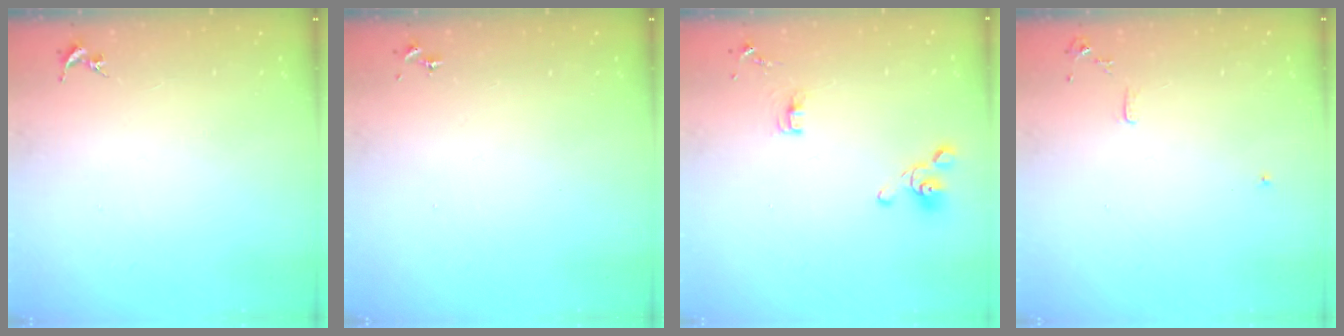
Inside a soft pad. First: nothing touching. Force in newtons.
{"total": 0.0}
{"total": 7.7, "press": 7.3, "slide": 2.3}
{"total": 6.0, "press": 6.0, "slide": 0.7}